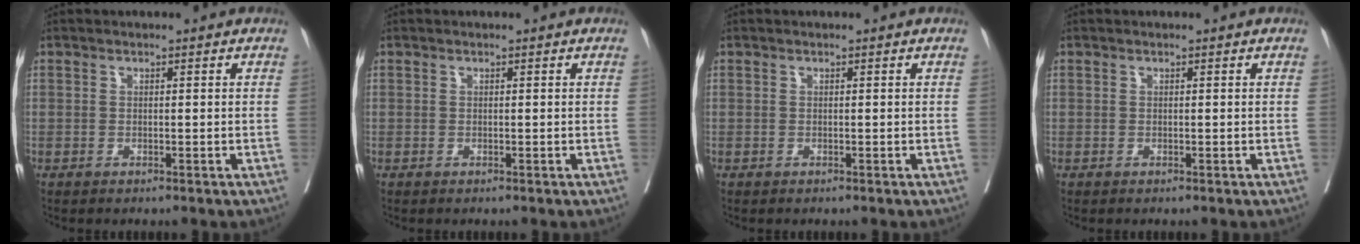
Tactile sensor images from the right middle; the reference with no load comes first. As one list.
[{"total": 0.0}, {"total": 0.0}, {"total": 0.0}]